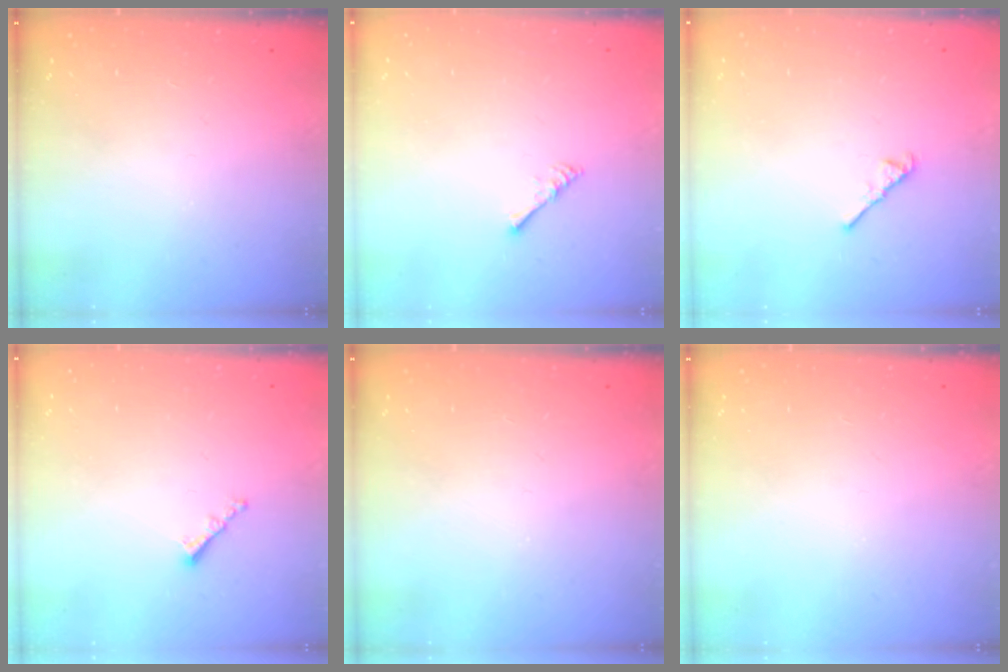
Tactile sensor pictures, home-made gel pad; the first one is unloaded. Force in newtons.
{"total": 1.7, "press": 1.6, "slide": 0.4}
{"total": 3.9, "press": 3.8, "slide": 0.8}
{"total": 1.2, "press": 1.1, "slide": 0.5}
{"total": 0.0}
{"total": 0.0}